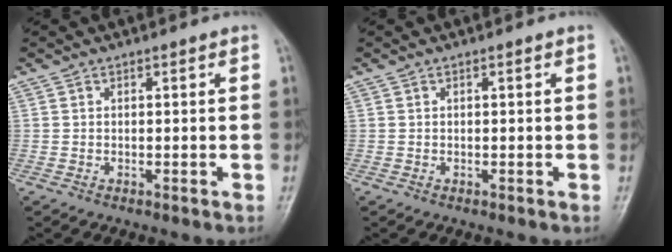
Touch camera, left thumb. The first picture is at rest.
{"total": 0.0}